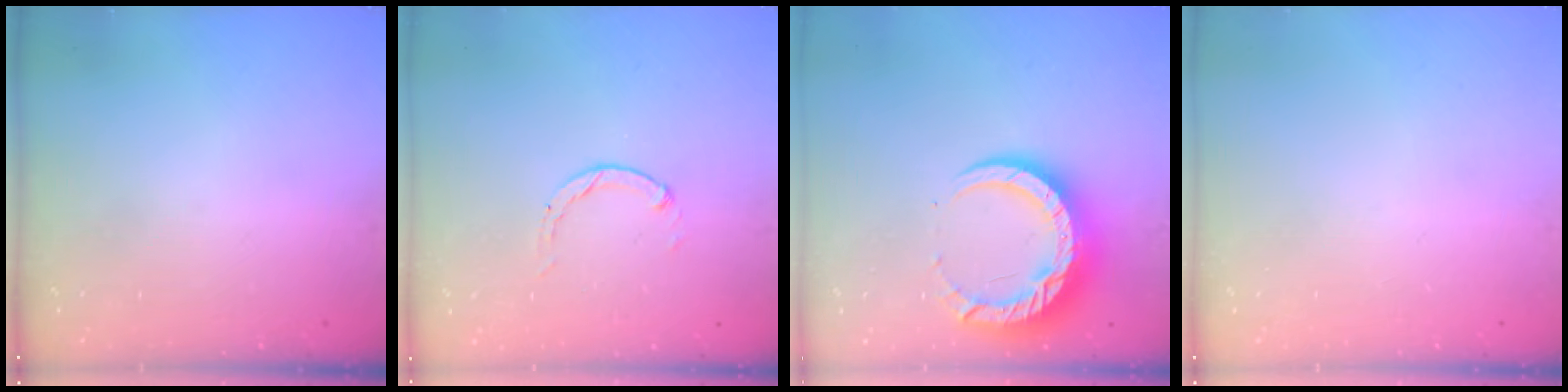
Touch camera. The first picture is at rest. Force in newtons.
{"total": 0.7, "press": 0.6, "slide": 0.2}
{"total": 13.5, "press": 13.4, "slide": 1.5}
{"total": 0.0}